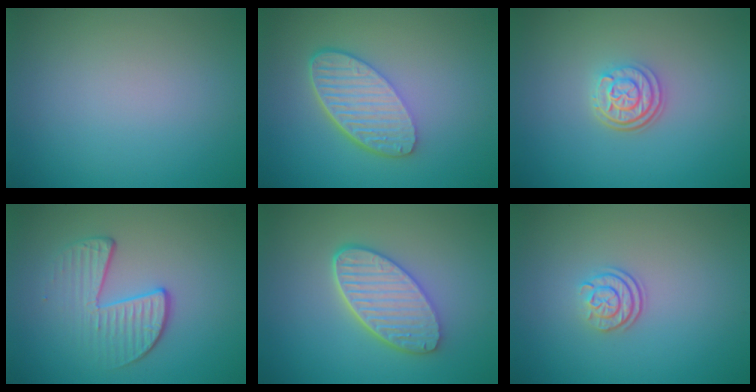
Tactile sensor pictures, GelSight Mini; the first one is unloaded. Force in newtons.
{"total": 5.7, "press": 4.2, "slide": 3.9}
{"total": 3.1, "press": 2.4, "slide": 1.9}
{"total": 3.8, "press": 2.8, "slide": 2.6}
{"total": 5.7, "press": 4.4, "slide": 3.6}
{"total": 2.4, "press": 1.8, "slide": 1.6}